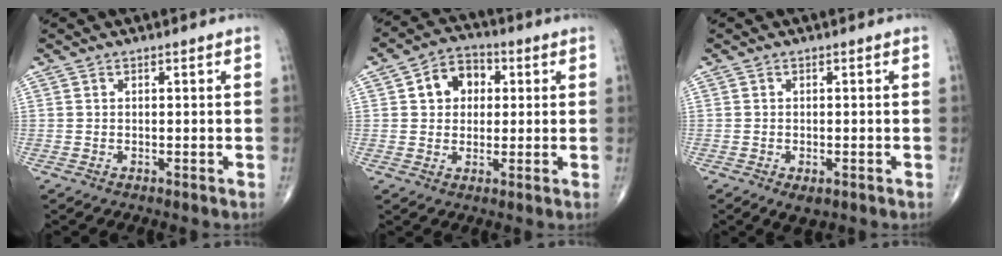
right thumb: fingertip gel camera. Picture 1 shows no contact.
{"total": 7.9, "force": [1.8, 6.2, 4.6], "torque": [-0.043, 0.011, 0.022]}
{"total": 2.7, "force": [-1.2, 1.4, 2.0], "torque": [-0.030, 0.001, -0.012]}